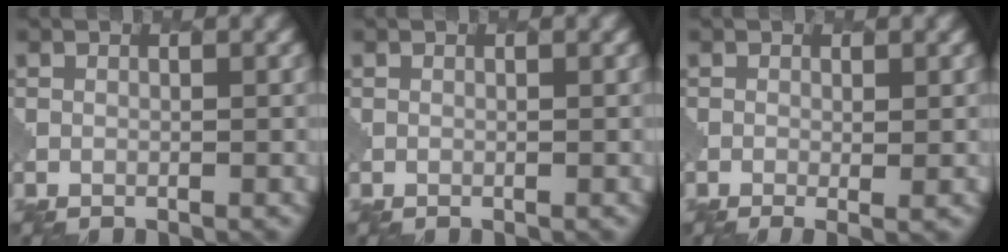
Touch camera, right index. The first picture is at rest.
{"total": 0.0}
{"total": 2.3, "force": [0.1, 0.7, 2.2], "torque": [-0.030, -0.001, 0.005]}